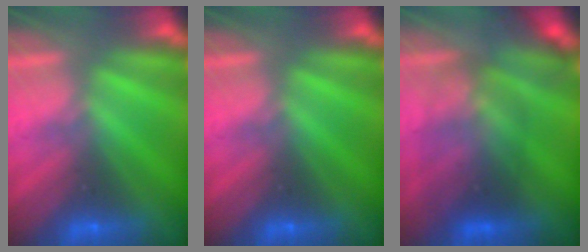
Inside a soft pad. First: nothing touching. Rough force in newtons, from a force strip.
{"total": 0.0}
{"total": 2.6}